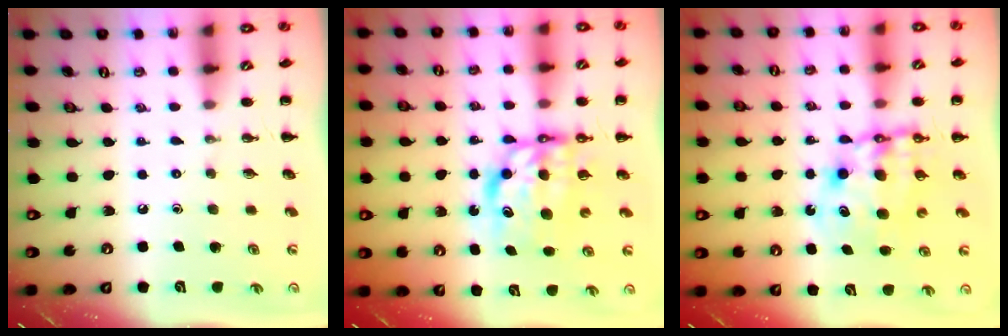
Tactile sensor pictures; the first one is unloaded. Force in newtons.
{"total": 8.3, "press": 8.1, "slide": 2.0}
{"total": 9.6, "press": 9.2, "slide": 2.8}